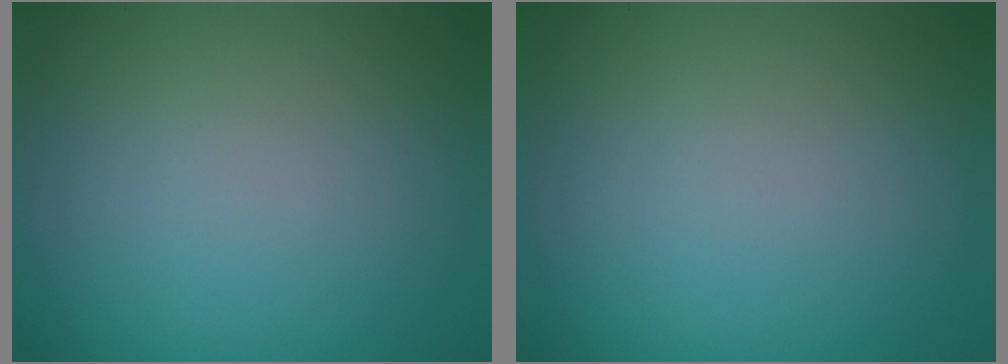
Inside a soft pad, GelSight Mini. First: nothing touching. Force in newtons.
{"total": 0.0}